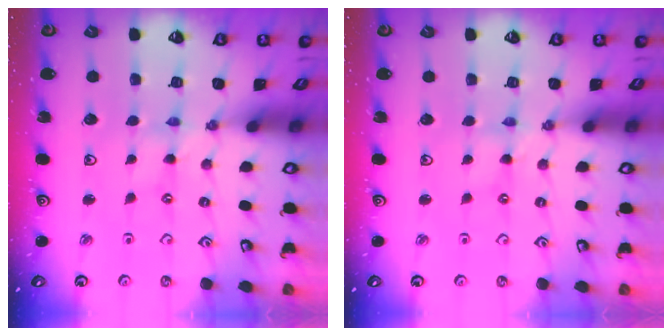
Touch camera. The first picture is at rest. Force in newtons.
{"total": 0.7, "press": 0.7, "slide": 0.2}